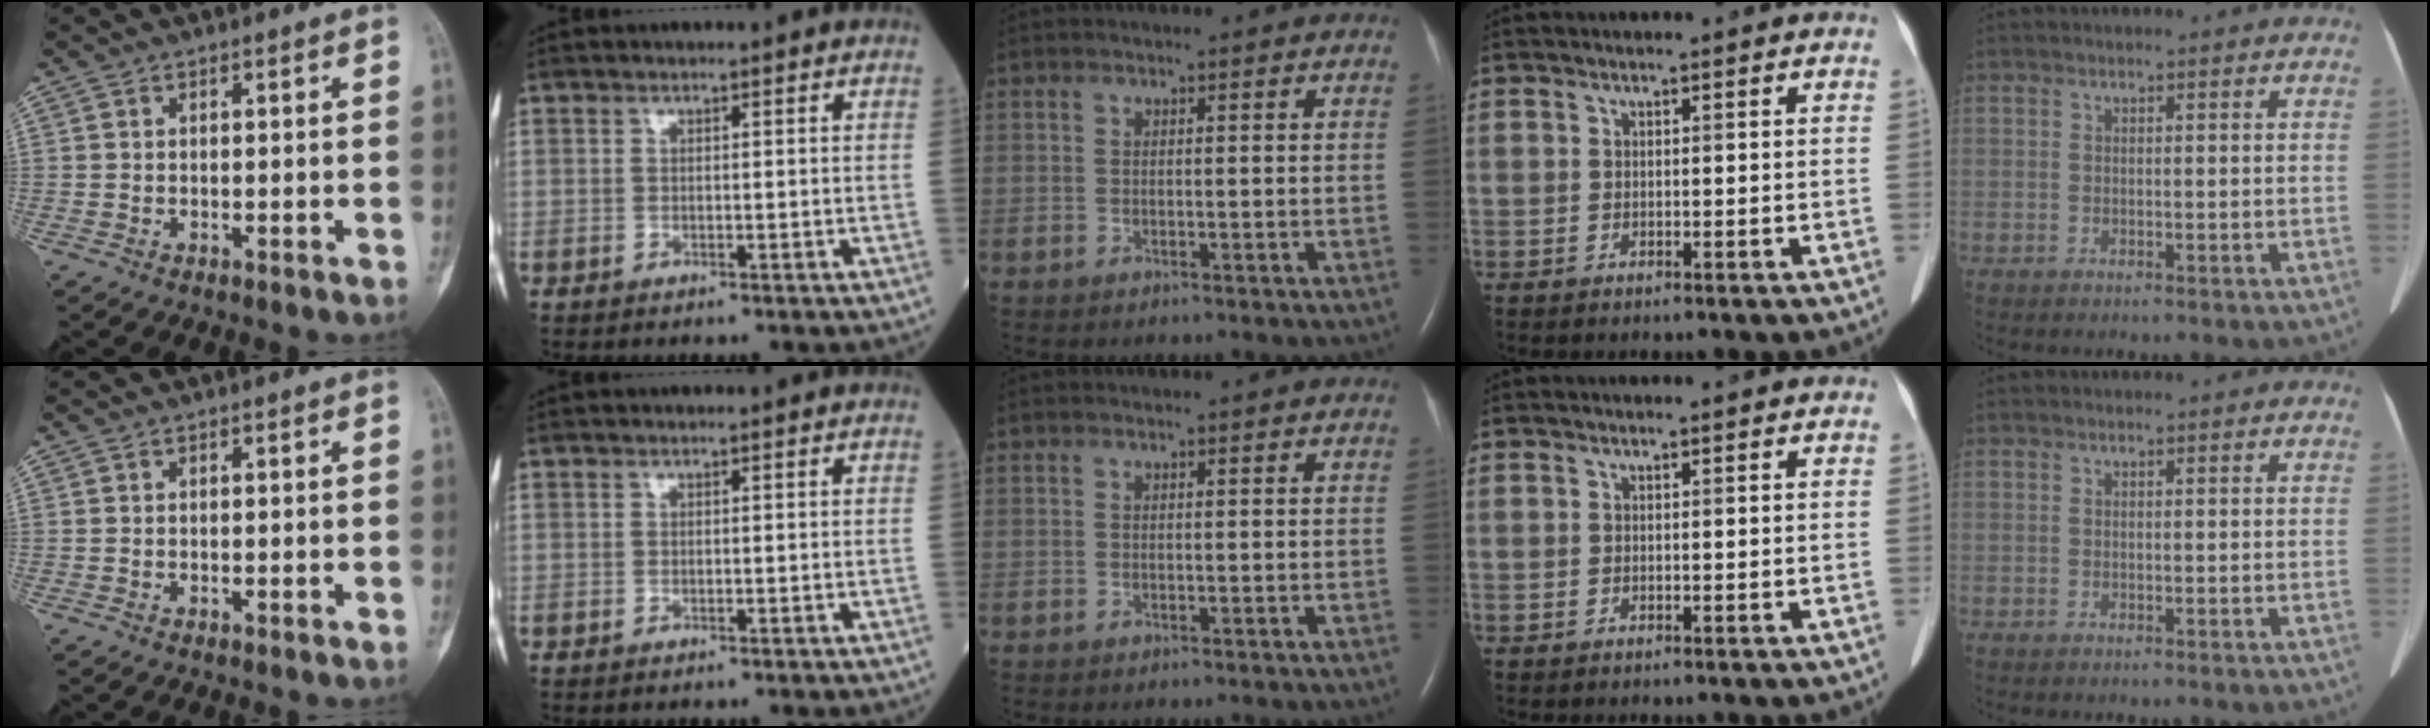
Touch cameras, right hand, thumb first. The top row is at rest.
{}